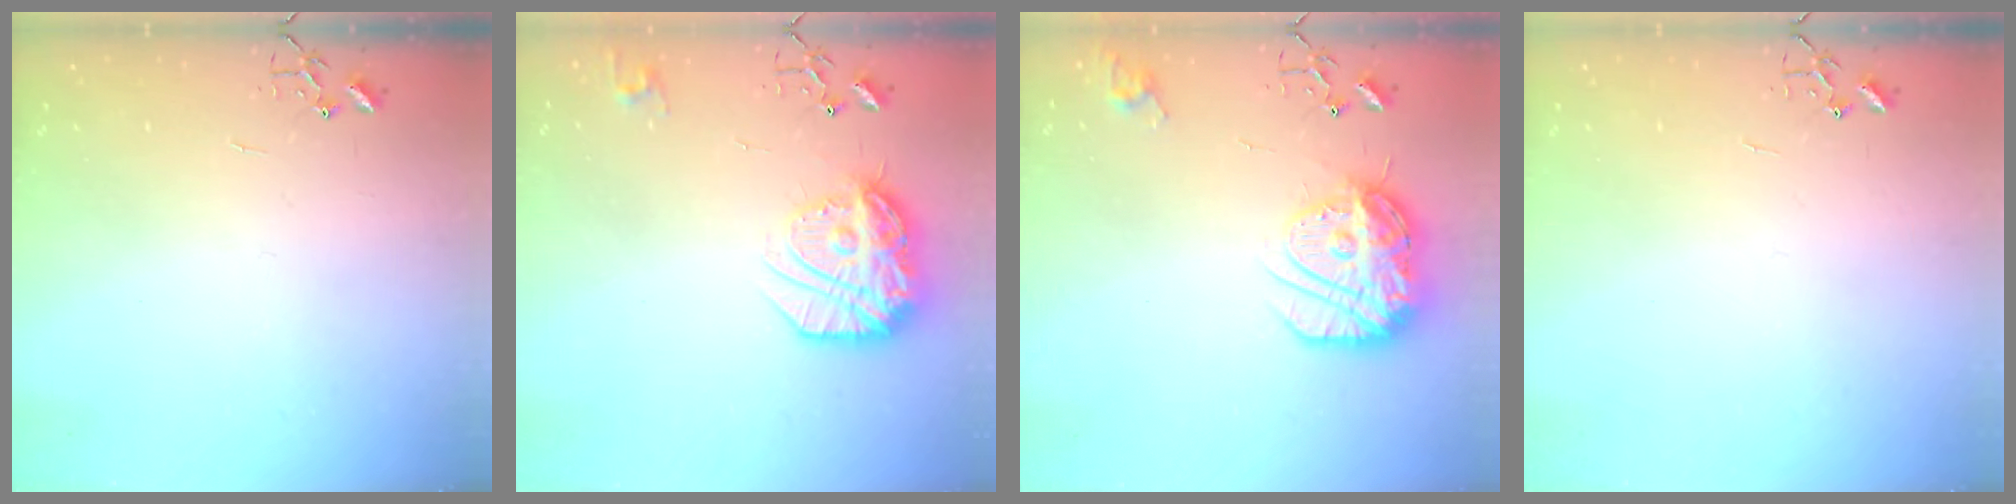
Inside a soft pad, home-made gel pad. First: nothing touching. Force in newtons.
{"total": 18.8, "press": 18.7, "slide": 1.6}
{"total": 16.7, "press": 16.6, "slide": 1.7}
{"total": 0.0}